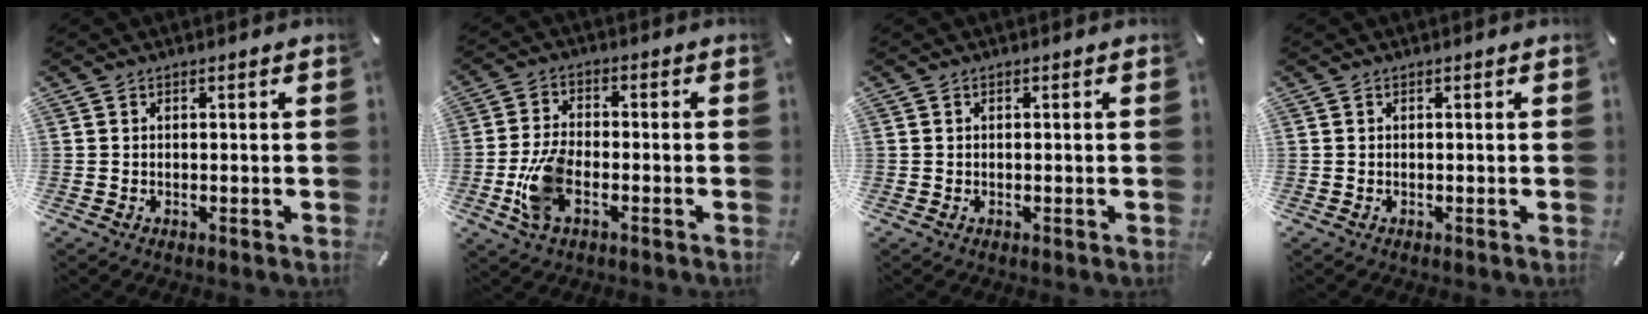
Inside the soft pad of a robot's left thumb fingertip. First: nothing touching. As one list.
[{"total": 9.8, "force": [-3.1, 5.2, 7.7], "torque": [-0.166, 0.001, -0.055]}, {"total": 0.0}, {"total": 0.0}]